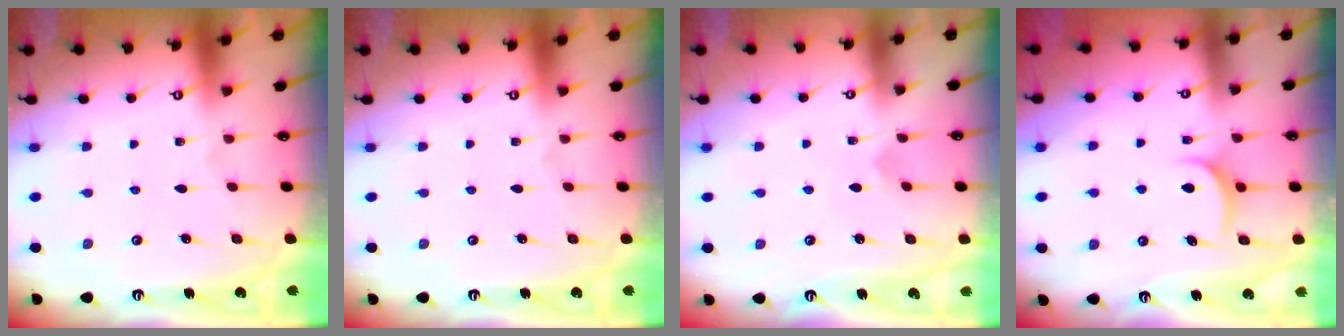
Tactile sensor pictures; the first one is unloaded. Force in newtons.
{"total": 0.0}
{"total": 3.2, "press": 3.2, "slide": 0.0}
{"total": 6.0, "press": 6.0, "slide": 0.2}